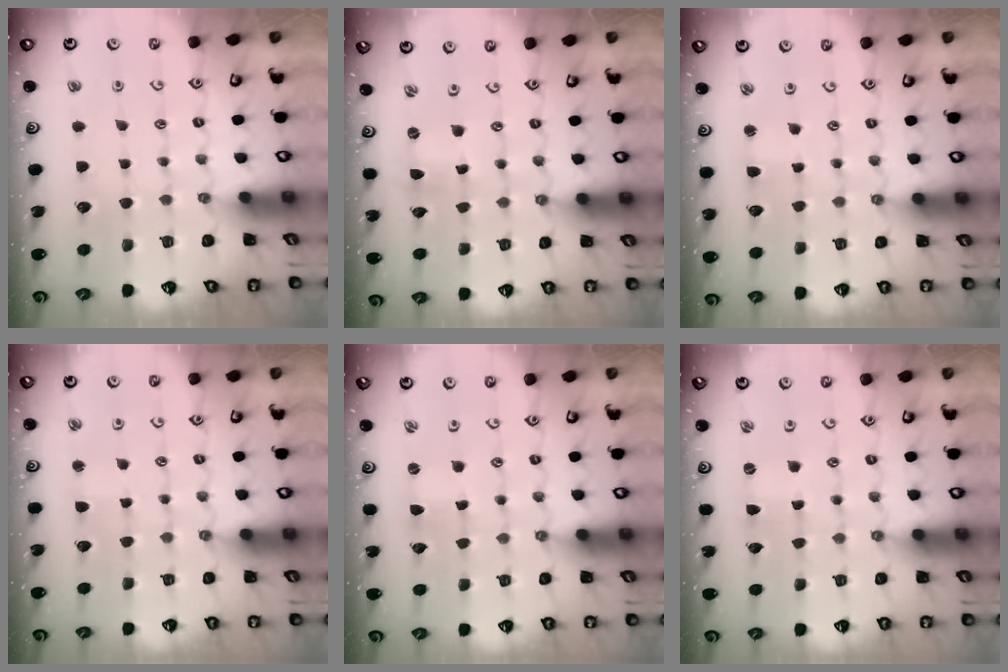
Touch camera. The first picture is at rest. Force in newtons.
{"total": 0.0}
{"total": 1.6, "press": 1.6, "slide": 0.2}
{"total": 1.6, "press": 1.5, "slide": 0.3}
{"total": 0.0}
{"total": 0.7, "press": 0.7, "slide": 0.3}